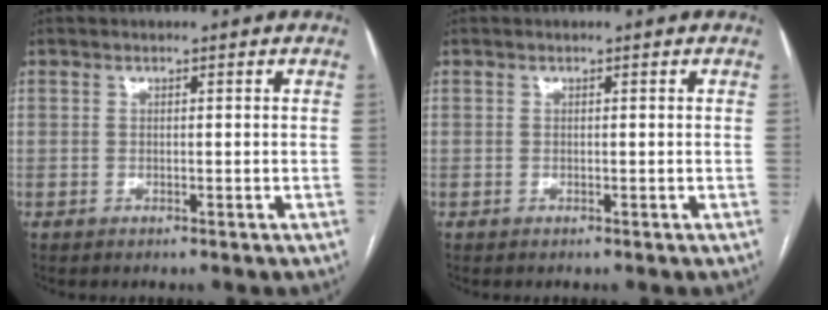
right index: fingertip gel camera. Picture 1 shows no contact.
{"total": 0.0}